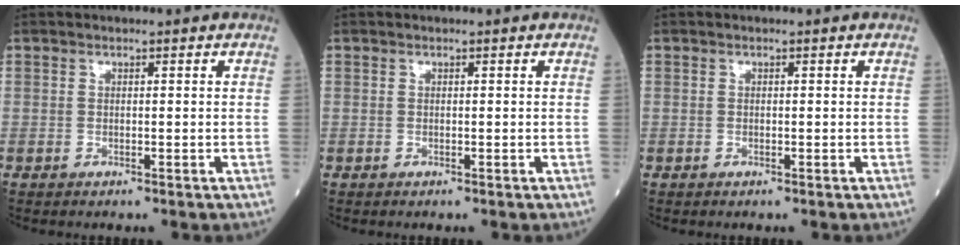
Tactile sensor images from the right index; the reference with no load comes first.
{"total": 0.0}
{"total": 0.0}